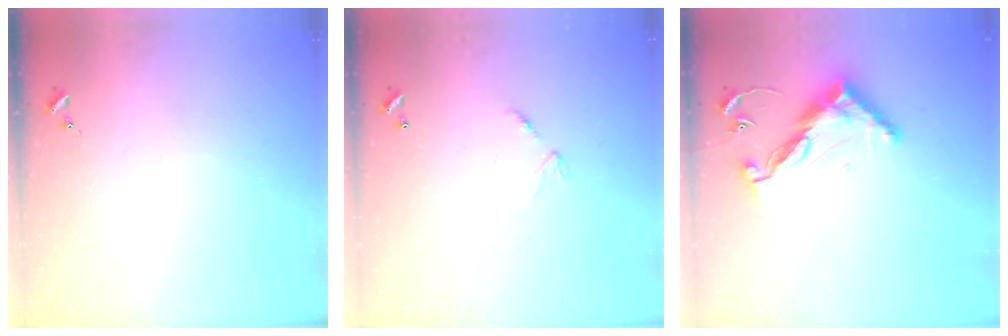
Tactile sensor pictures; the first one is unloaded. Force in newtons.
{"total": 5.8, "press": 5.8, "slide": 0.4}
{"total": 12.1, "press": 12.0, "slide": 0.4}